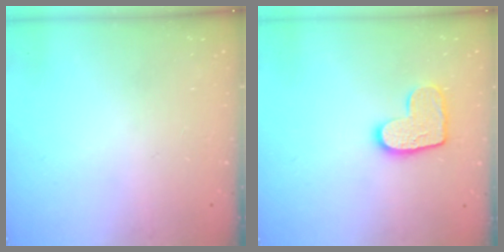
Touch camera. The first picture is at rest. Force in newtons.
{"total": 10.7, "press": 10.7, "slide": 0.5}